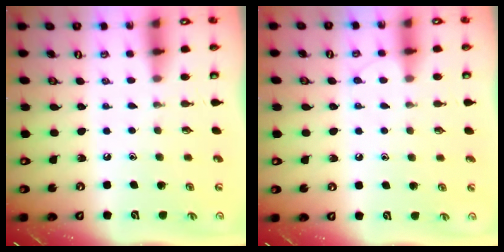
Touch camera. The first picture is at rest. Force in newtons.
{"total": 6.6, "press": 6.5, "slide": 0.8}